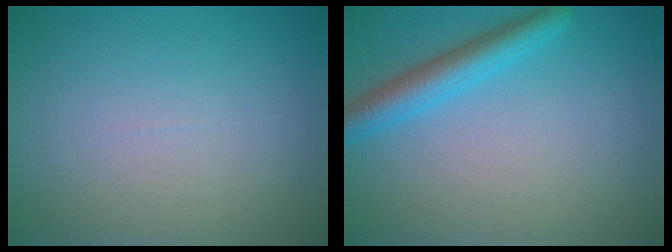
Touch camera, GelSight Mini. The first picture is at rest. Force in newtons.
{"total": 3.5, "press": 3.5, "slide": 0.3}